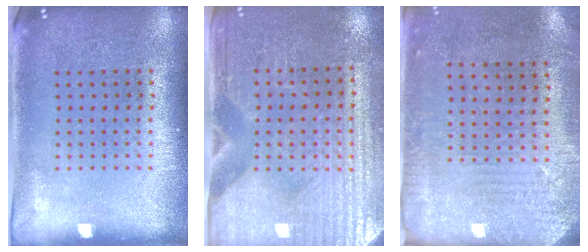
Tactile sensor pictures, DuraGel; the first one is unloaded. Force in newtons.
{"total": 3.5, "press": 3.3, "slide": 1.1}
{"total": 2.9, "press": 2.4, "slide": 1.6}